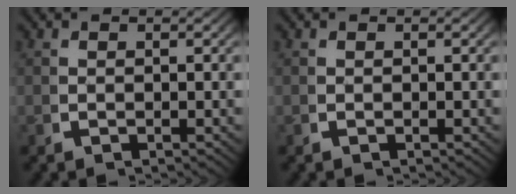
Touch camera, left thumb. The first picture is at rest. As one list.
[{"total": 0.0}]